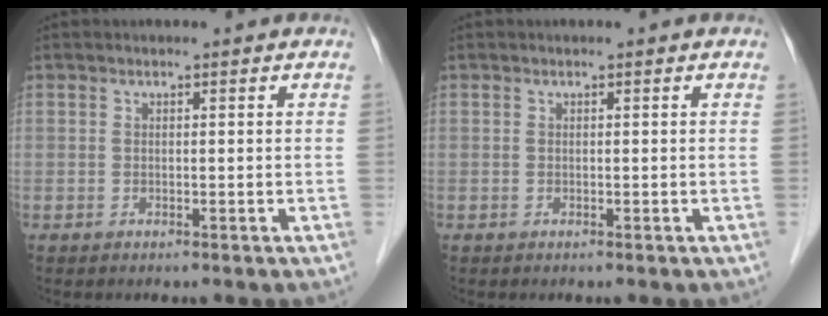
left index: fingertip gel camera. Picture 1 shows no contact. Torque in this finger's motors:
{"motor_torque": [0.00, 0.00, 0.00, 0.00]}